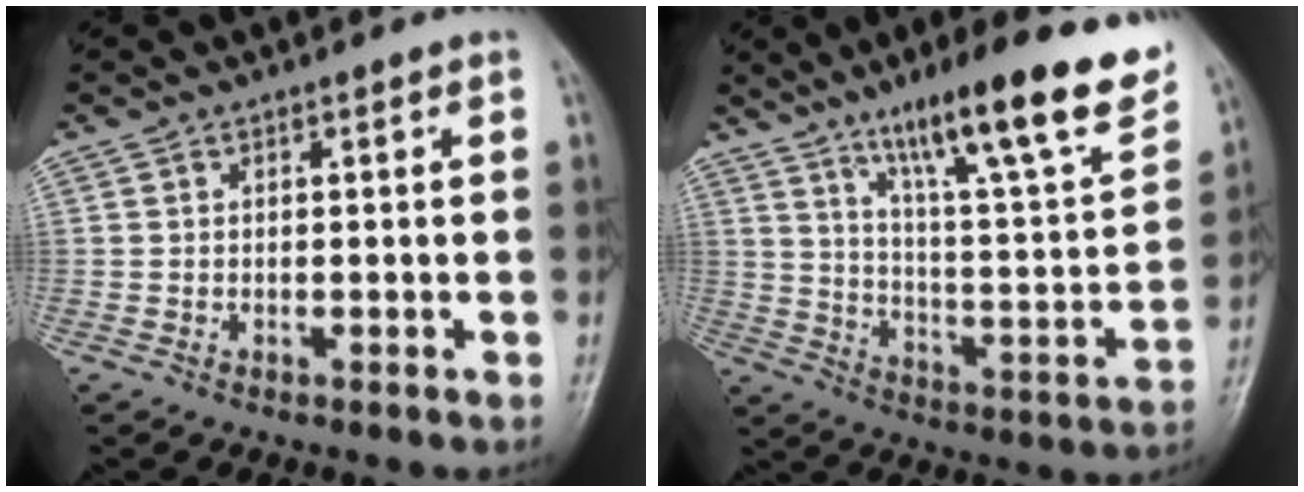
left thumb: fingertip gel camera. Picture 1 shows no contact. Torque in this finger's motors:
{"motor_torque": [1.07, 0.96, 1.44, -1.33, 0.13]}